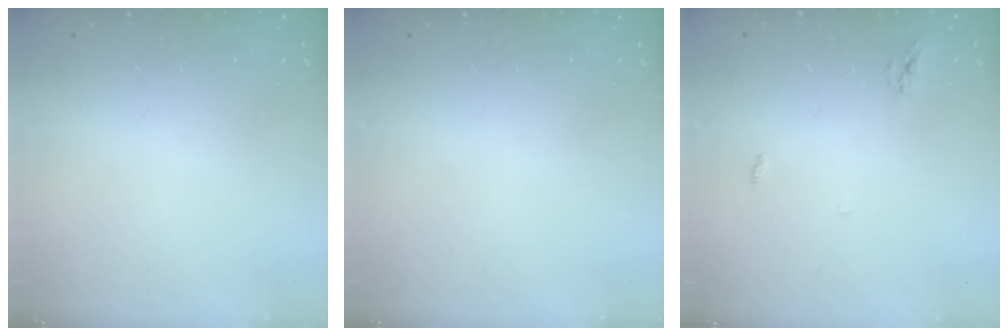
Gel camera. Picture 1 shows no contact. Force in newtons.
{"total": 0.0}
{"total": 3.7, "press": 3.7, "slide": 0.1}